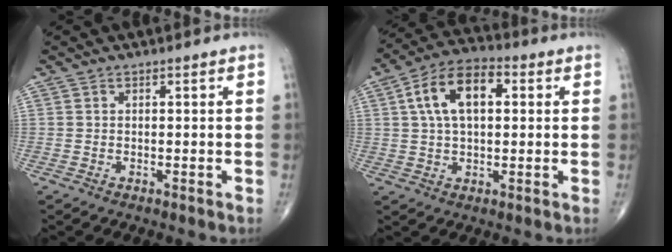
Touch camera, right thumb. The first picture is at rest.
{"total": 12.1, "force": [2.8, 6.6, 9.8], "torque": [-0.170, 0.022, 0.042]}